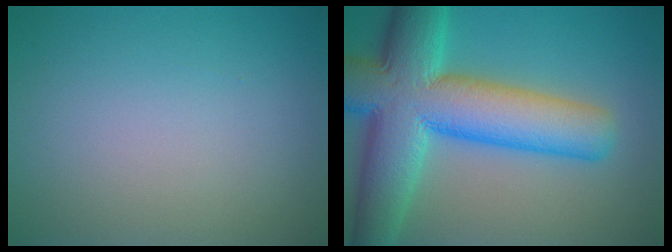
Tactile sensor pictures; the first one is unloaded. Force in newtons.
{"total": 13.1, "press": 13.1, "slide": 0.5}